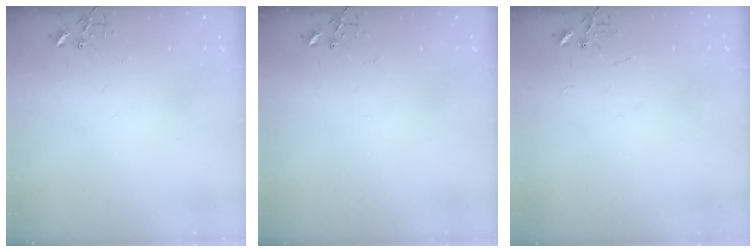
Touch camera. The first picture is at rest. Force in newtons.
{"total": 0.0}
{"total": 1.8, "press": 1.8, "slide": 0.2}